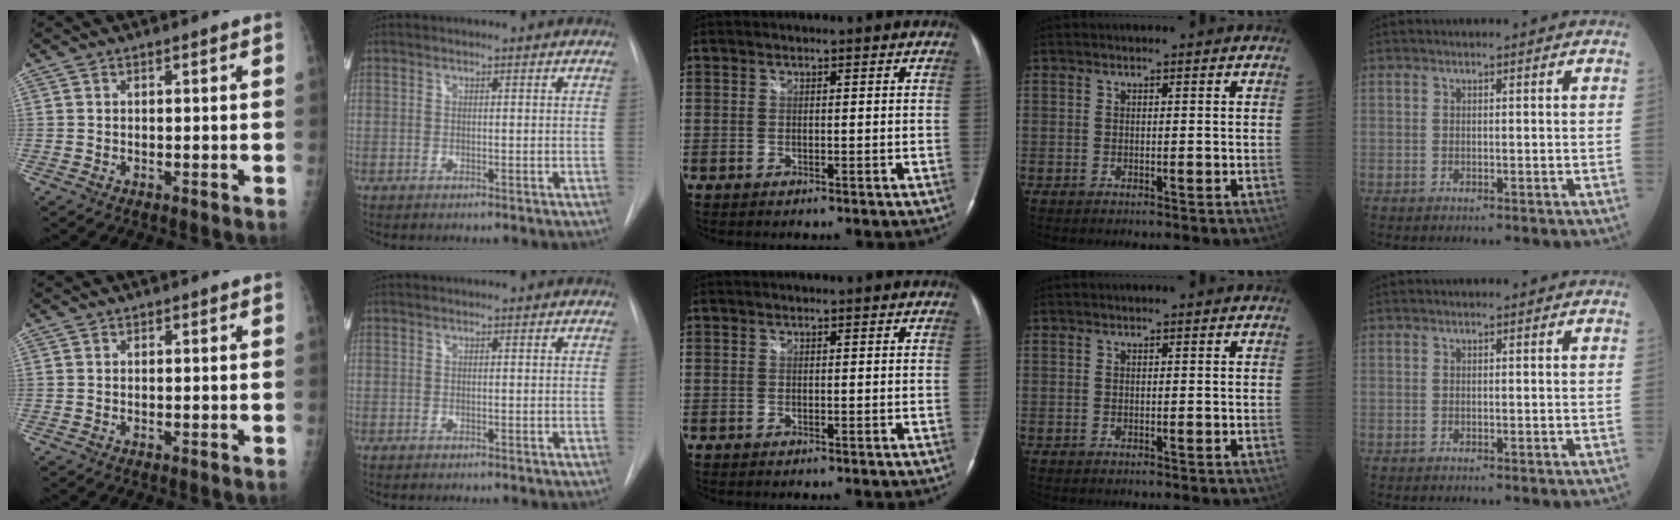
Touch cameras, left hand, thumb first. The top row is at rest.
{}